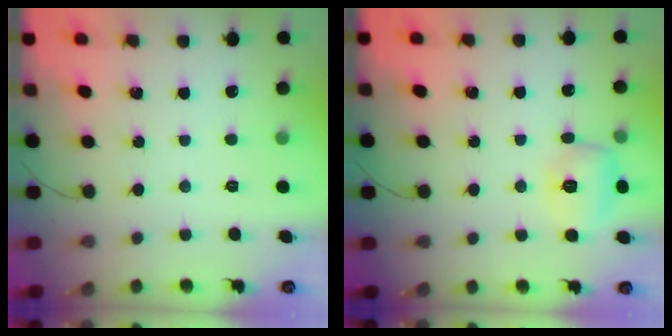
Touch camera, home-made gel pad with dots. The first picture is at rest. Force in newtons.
{"total": 7.5, "press": 7.4, "slide": 1.6}